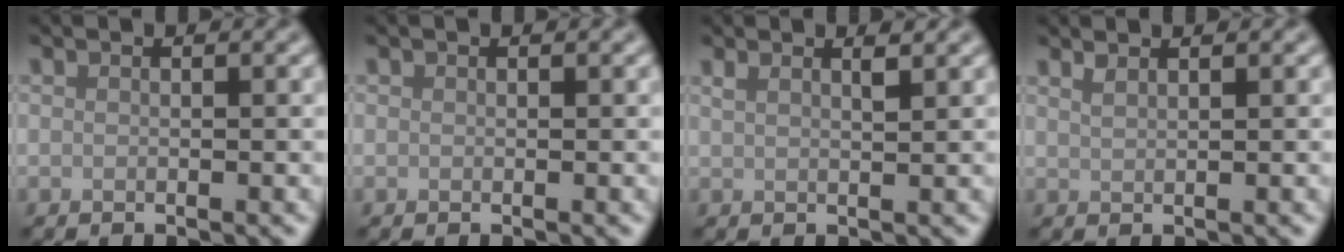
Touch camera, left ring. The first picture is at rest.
{"total": 0.0}
{"total": 1.5, "force": [1.1, 0.4, 1.0], "torque": [-0.015, 0.002, 0.017]}
{"total": 1.4, "force": [1.1, 0.5, 0.8], "torque": [-0.007, 0.003, 0.011]}